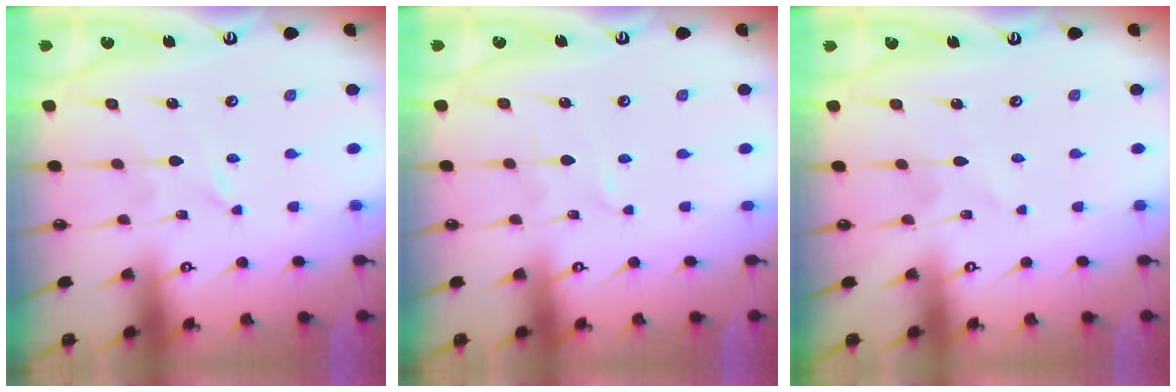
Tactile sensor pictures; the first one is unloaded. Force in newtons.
{"total": 0.0}
{"total": 1.6, "press": 1.6, "slide": 0.1}